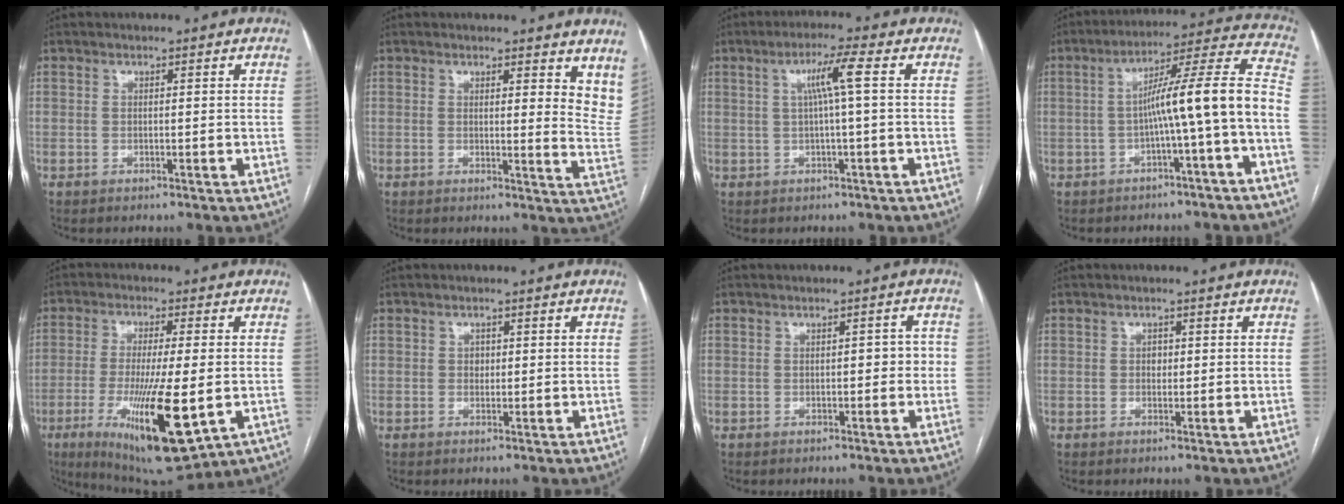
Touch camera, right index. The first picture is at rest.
{"total": 8.5, "force": [7.0, 2.2, 4.3], "torque": [-0.033, -0.037, 0.059]}
{"total": 5.2, "force": [1.0, -0.7, 5.0], "torque": [-0.091, 0.010, 0.020]}
{"total": 12.3, "force": [-2.9, -0.9, 12.0], "torque": [-0.169, 0.036, -0.045]}
{"total": 17.2, "force": [-5.0, 2.8, 16.3], "torque": [-0.283, -0.042, -0.070]}
{"total": 1.2, "force": [0.1, 1.0, 0.6], "torque": [-0.008, 0.002, 0.001]}
{"total": 2.3, "force": [-0.1, 1.3, 1.9], "torque": [-0.019, 0.016, -0.001]}
{"total": 1.1, "force": [0.1, 0.9, 0.6], "torque": [-0.008, 0.003, 0.000]}